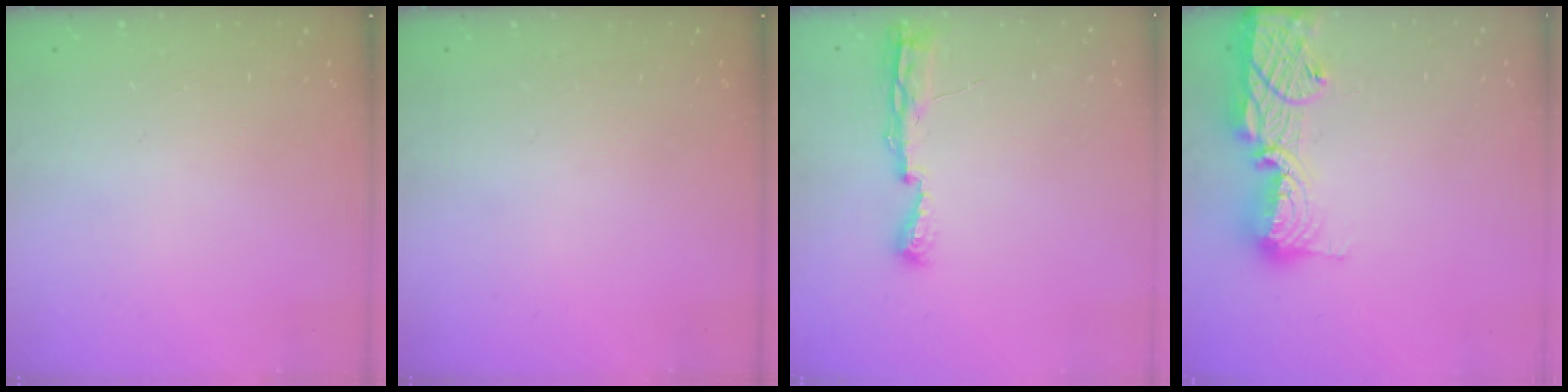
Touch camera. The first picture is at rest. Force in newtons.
{"total": 0.0}
{"total": 7.1, "press": 7.1, "slide": 0.8}
{"total": 16.6, "press": 16.1, "slide": 4.0}